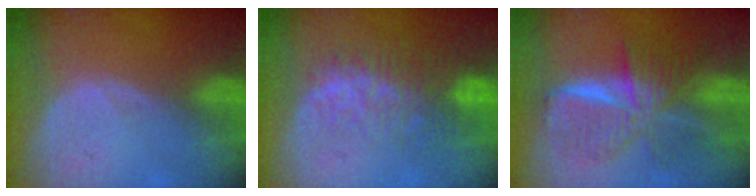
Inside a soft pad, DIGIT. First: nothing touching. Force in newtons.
{"total": 9.5, "press": 8.2, "slide": 4.8}
{"total": 9.4, "press": 9.4, "slide": 0.5}